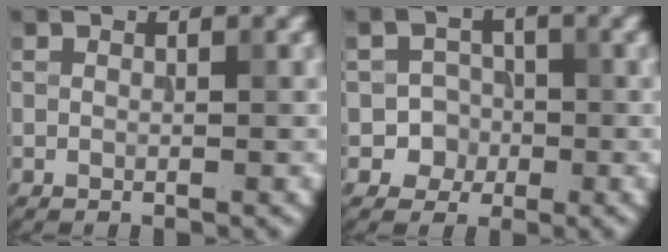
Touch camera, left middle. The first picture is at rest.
{"total": 2.7, "force": [-0.9, 2.5, 0.3], "torque": [0.015, 0.009, -0.022]}